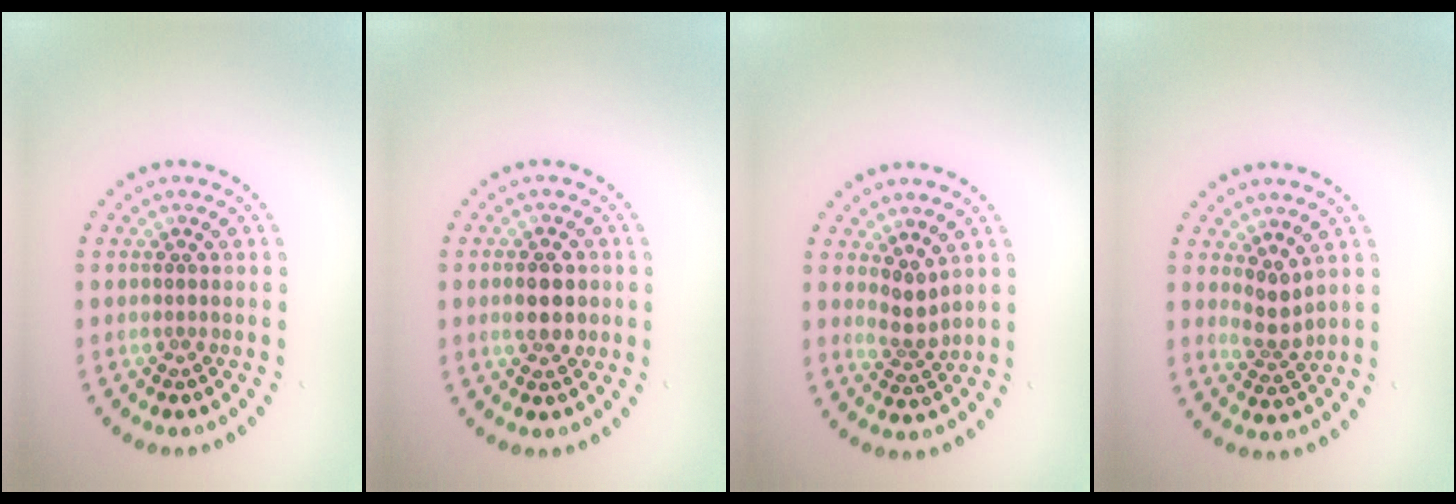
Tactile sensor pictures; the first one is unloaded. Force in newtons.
{"total": 2.9, "press": 2.9, "slide": 0.2}
{"total": 2.0, "press": 1.4, "slide": 1.5}
{"total": 2.3, "press": 1.5, "slide": 1.7}